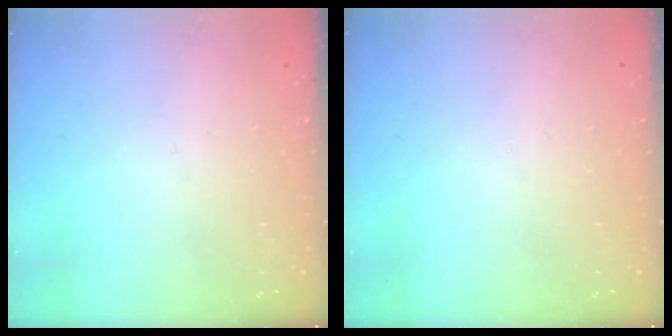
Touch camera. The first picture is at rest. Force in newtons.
{"total": 0.0}